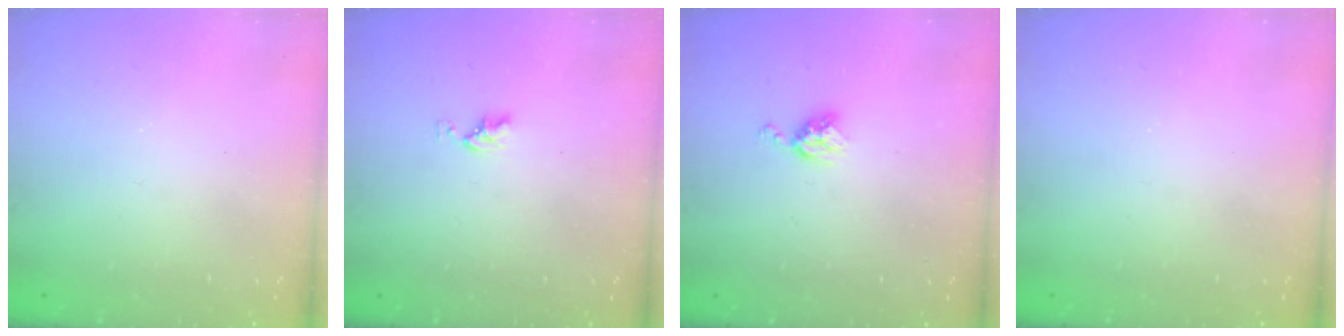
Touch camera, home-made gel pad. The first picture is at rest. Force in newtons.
{"total": 2.4, "press": 2.4, "slide": 0.4}
{"total": 5.5, "press": 5.5, "slide": 0.7}
{"total": 0.0}